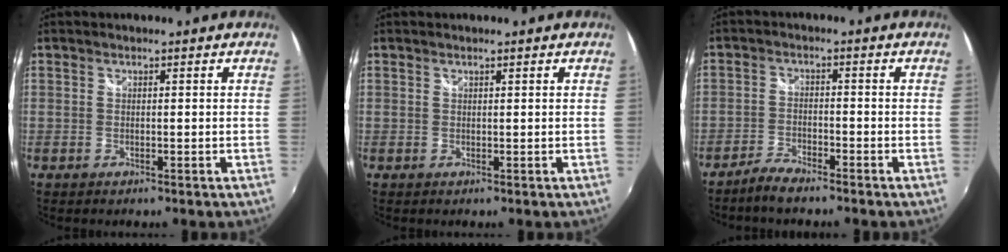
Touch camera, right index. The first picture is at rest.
{"total": 0.0}
{"total": 4.2, "force": [-3.7, 0.8, 1.8], "torque": [-0.057, -0.003, -0.075]}